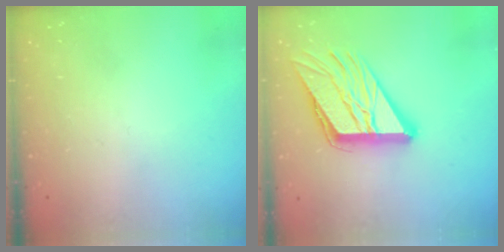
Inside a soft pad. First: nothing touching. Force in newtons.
{"total": 18.0, "press": 17.9, "slide": 2.5}